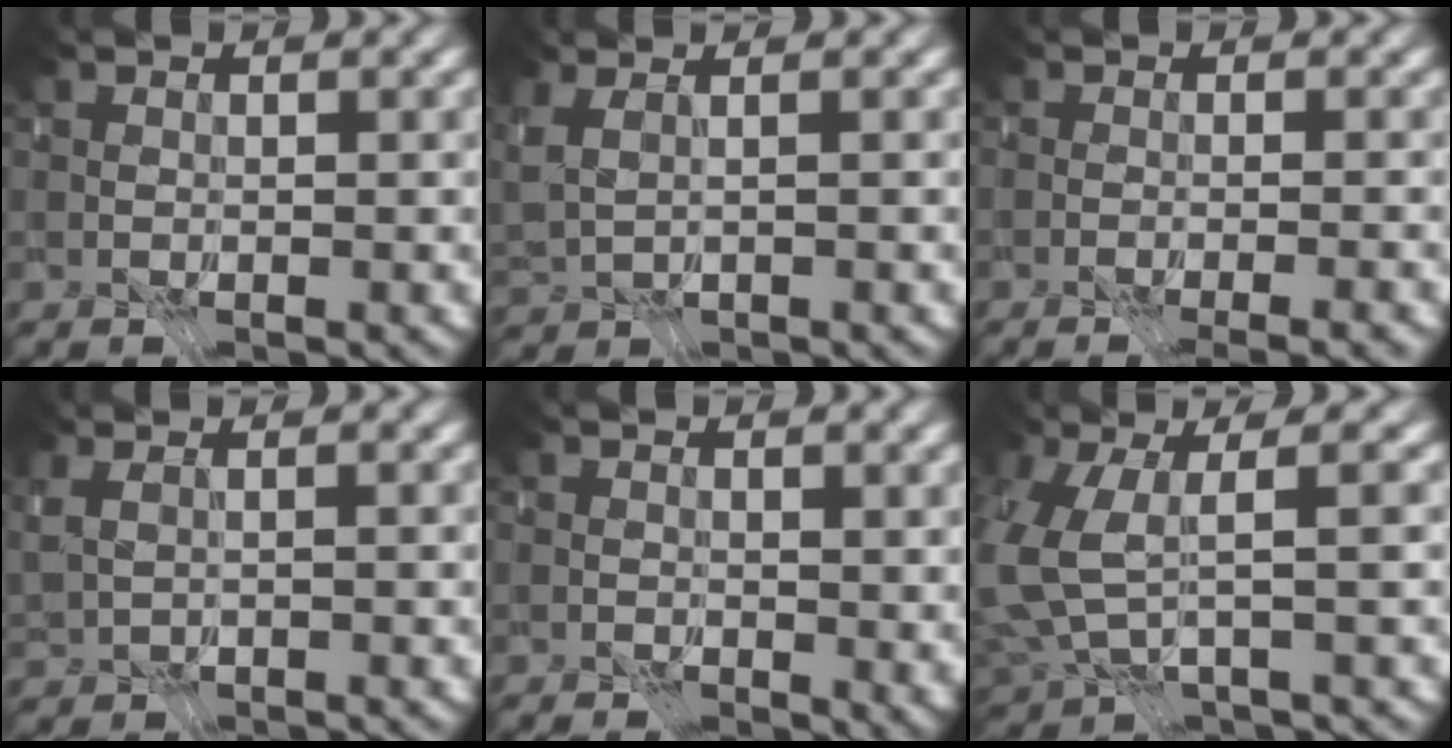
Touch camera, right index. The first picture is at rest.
{"total": 1.8, "force": [-0.7, -1.6, 0.2], "torque": [-0.014, -0.010, 0.006]}
{"total": 3.0, "force": [-2.7, 0.3, 1.4], "torque": [0.009, -0.007, -0.047]}
{"total": 2.0, "force": [-1.0, -1.7, -0.4], "torque": [-0.004, -0.014, -0.004]}
{"total": 2.5, "force": [0.6, 1.8, 1.6], "torque": [-0.021, -0.012, 0.005]}
{"total": 4.2, "force": [-2.4, -0.4, 3.5], "torque": [-0.101, -0.044, -0.021]}